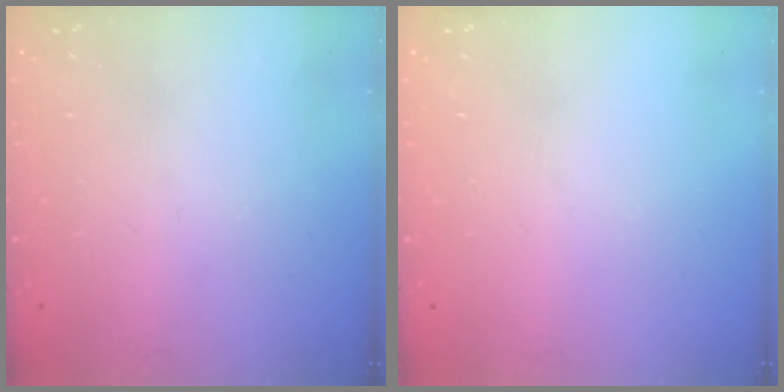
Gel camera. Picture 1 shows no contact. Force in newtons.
{"total": 0.0}